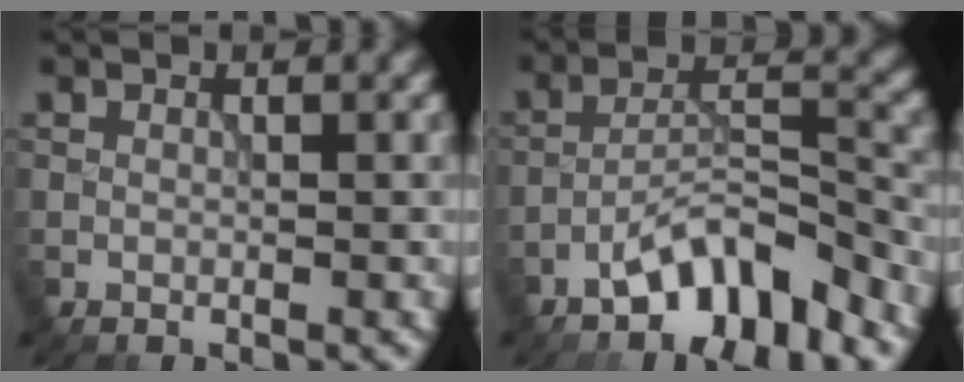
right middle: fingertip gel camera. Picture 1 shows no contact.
{"total": 6.1, "force": [-4.3, 1.6, 4.1], "torque": [-0.068, 0.008, -0.080]}